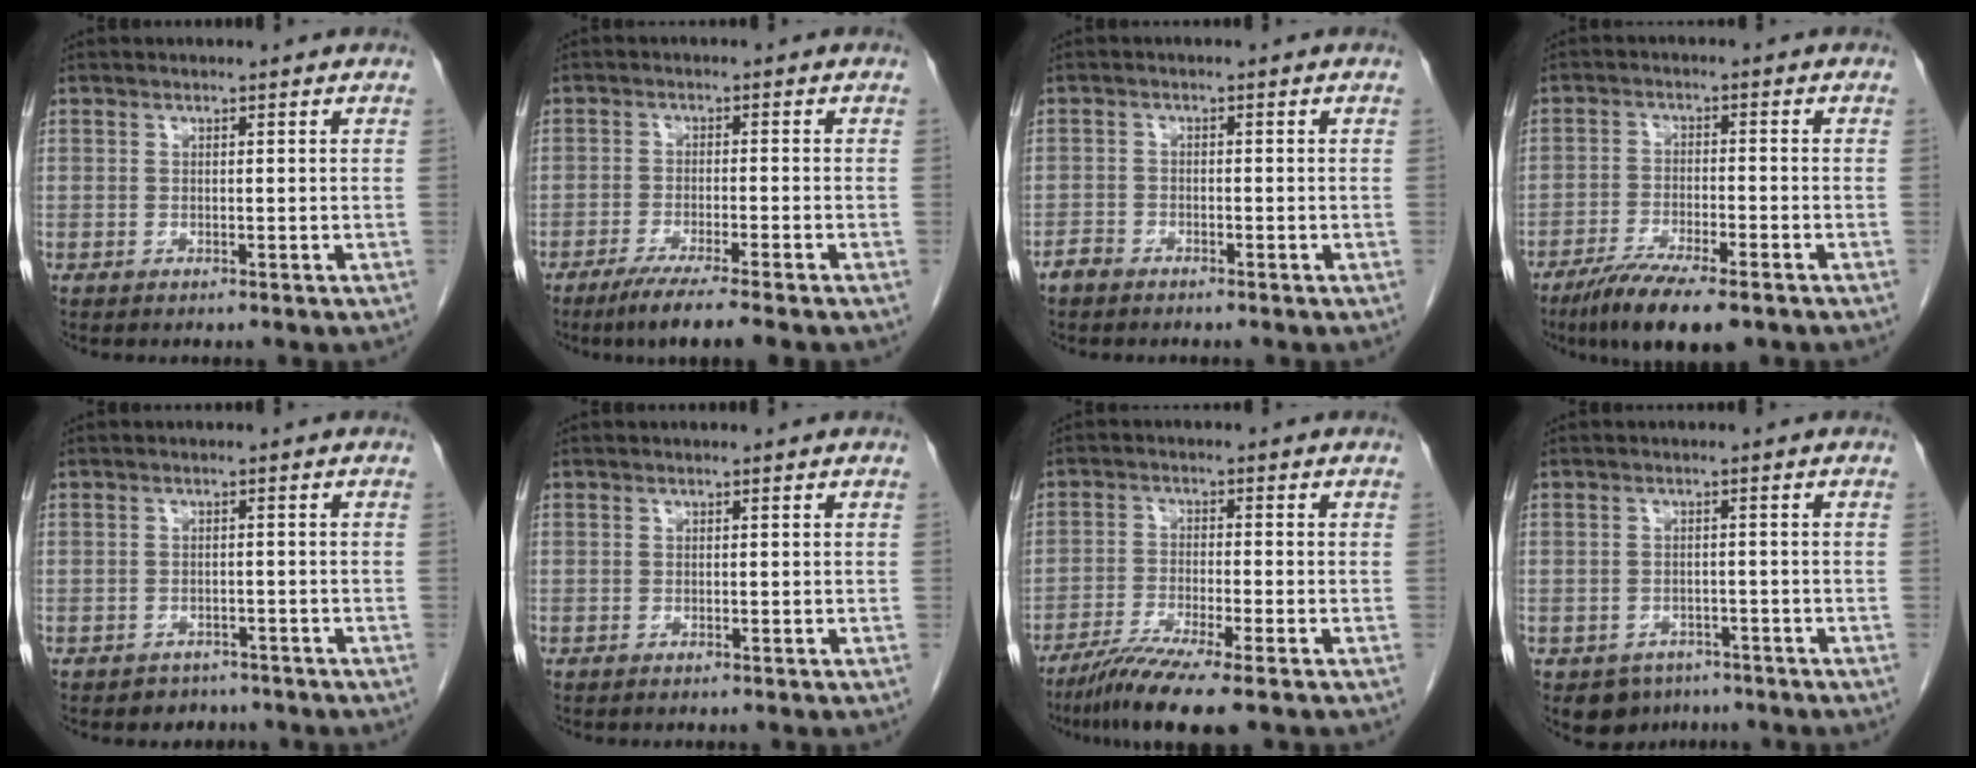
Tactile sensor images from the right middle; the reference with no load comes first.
{"total": 6.8, "force": [-5.2, -0.7, 4.4], "torque": [-0.068, -0.018, -0.087]}
{"total": 1.7, "force": [-1.5, 0.7, 0.3], "torque": [-0.010, 0.002, -0.028]}
{"total": 9.8, "force": [-7.1, 1.7, 6.6], "torque": [-0.111, -0.022, -0.115]}
{"total": 3.0, "force": [-2.4, 1.8, -0.1], "torque": [-0.011, 0.006, -0.034]}
{"total": 0.0}
{"total": 8.0, "force": [-6.0, -0.6, 5.3], "torque": [-0.092, -0.027, -0.105]}
{"total": 4.5, "force": [-3.2, 3.1, 0.5], "torque": [-0.005, 0.004, -0.043]}